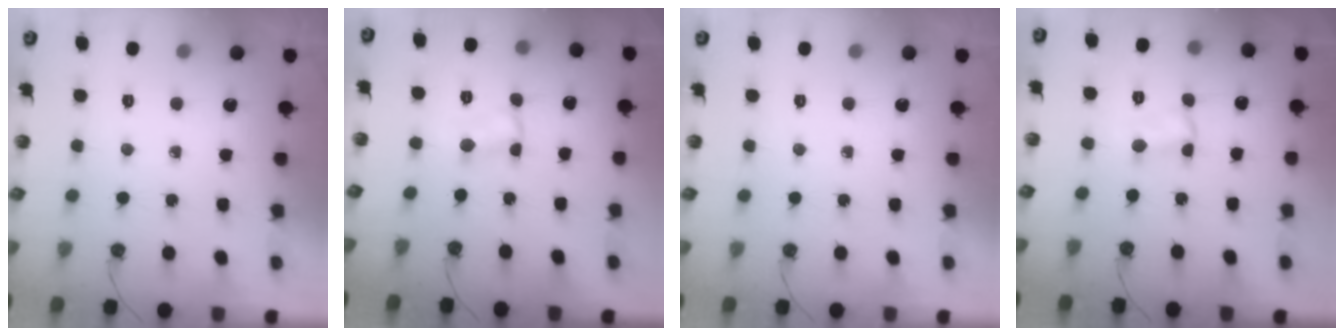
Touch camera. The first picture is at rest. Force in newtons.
{"total": 1.1, "press": 0.9, "slide": 0.7}
{"total": 0.0}
{"total": 1.5, "press": 1.4, "slide": 0.4}